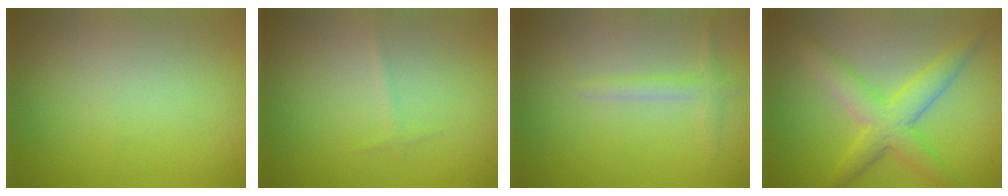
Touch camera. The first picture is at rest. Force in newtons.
{"total": 0.5, "press": 0.5, "slide": 0.1}
{"total": 1.3, "press": 1.3, "slide": 0.0}
{"total": 4.8, "press": 4.8, "slide": 0.2}